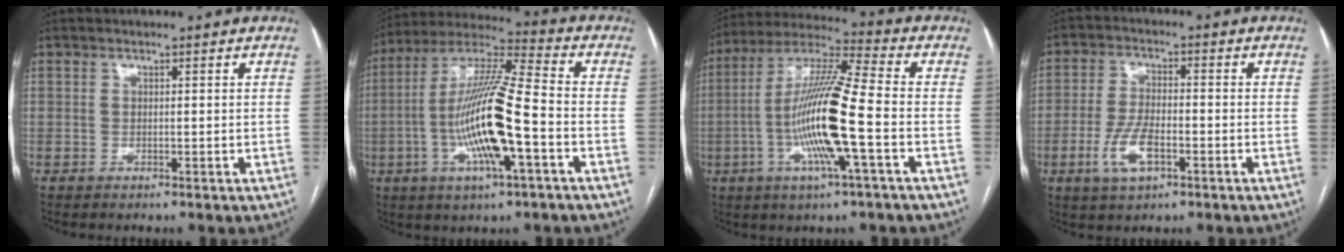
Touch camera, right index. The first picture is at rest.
{"total": 17.0, "force": [-4.0, 1.9, 16.4], "torque": [-0.323, -0.001, -0.072]}
{"total": 15.6, "force": [-3.4, 0.4, 15.3], "torque": [-0.296, -0.001, -0.071]}
{"total": 7.2, "force": [-2.9, 2.8, 6.0], "torque": [-0.131, 0.000, -0.052]}